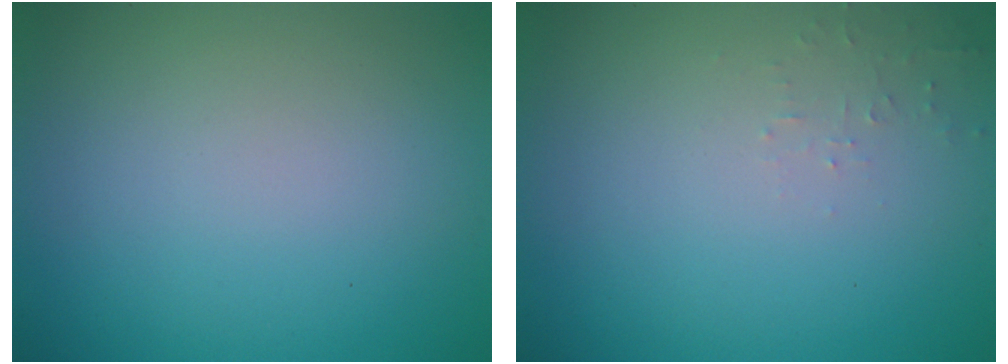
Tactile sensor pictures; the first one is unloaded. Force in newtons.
{"total": 0.8, "press": 0.7, "slide": 0.1}